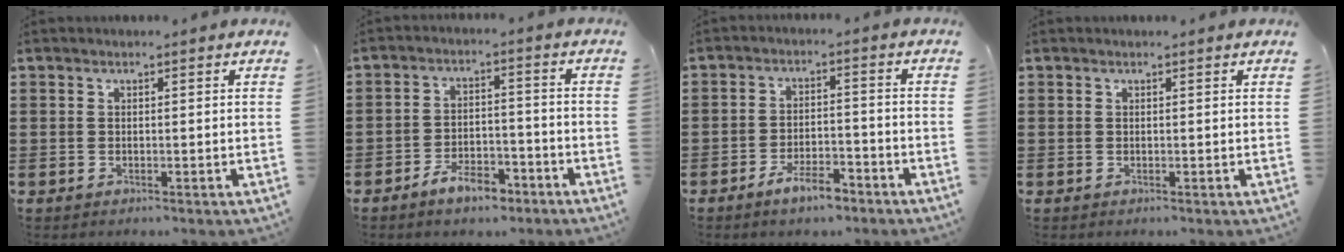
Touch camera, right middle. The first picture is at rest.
{"total": 6.1, "force": [-5.1, 2.2, 2.7], "torque": [-0.046, 0.012, -0.095]}
{"total": 5.5, "force": [-4.4, 1.6, 2.9], "torque": [-0.059, 0.004, -0.085]}
{"total": 0.0}